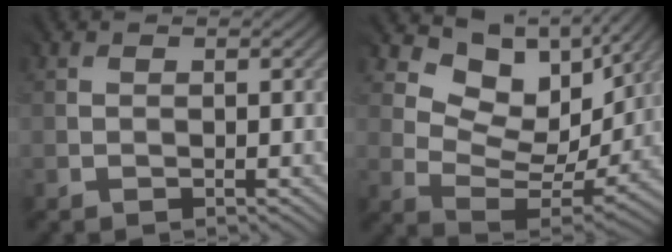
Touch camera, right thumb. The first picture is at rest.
{"total": 9.6, "force": [5.3, 5.8, 5.5], "torque": [-0.109, -0.017, 0.097]}